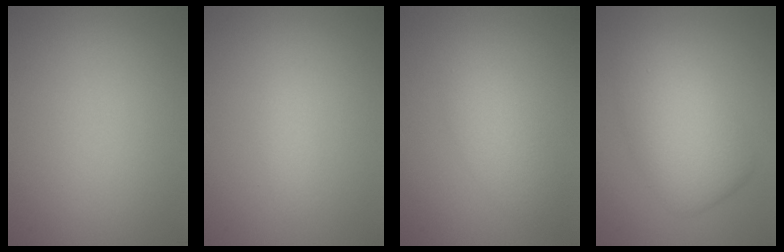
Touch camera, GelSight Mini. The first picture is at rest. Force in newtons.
{"total": 1.0, "press": 1.0, "slide": 0.0}
{"total": 2.8, "press": 2.8, "slide": 0.0}
{"total": 6.0, "press": 6.0, "slide": 0.1}